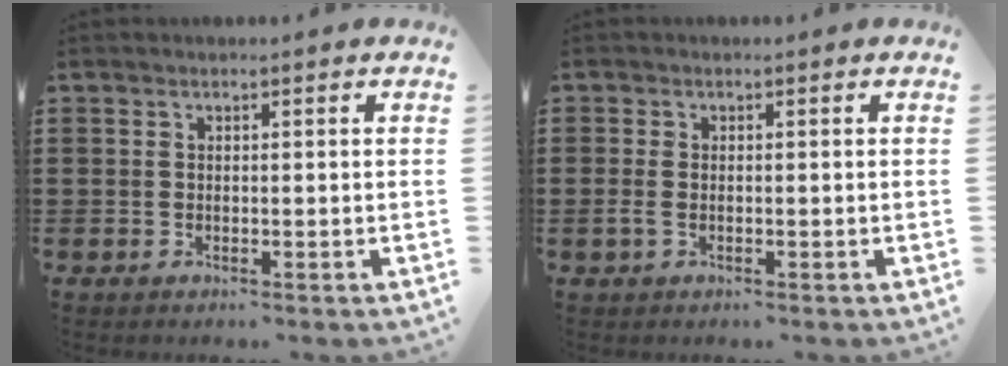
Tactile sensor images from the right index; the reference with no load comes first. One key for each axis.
{"total": 1.5, "fx": -0.4, "fy": 0.9, "fz": 1.2, "tx": -0.033, "ty": -0.003, "tz": -0.011}